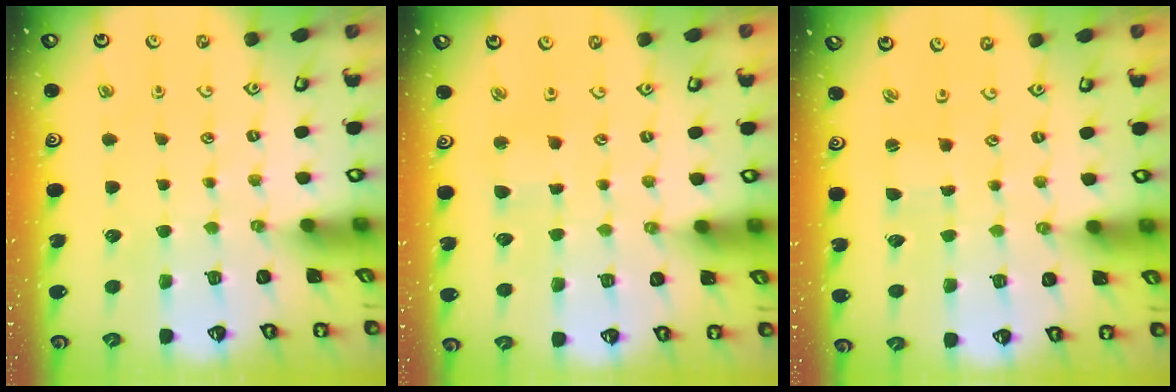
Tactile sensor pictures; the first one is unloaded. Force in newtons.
{"total": 2.7, "press": 2.7, "slide": 0.3}
{"total": 0.0}